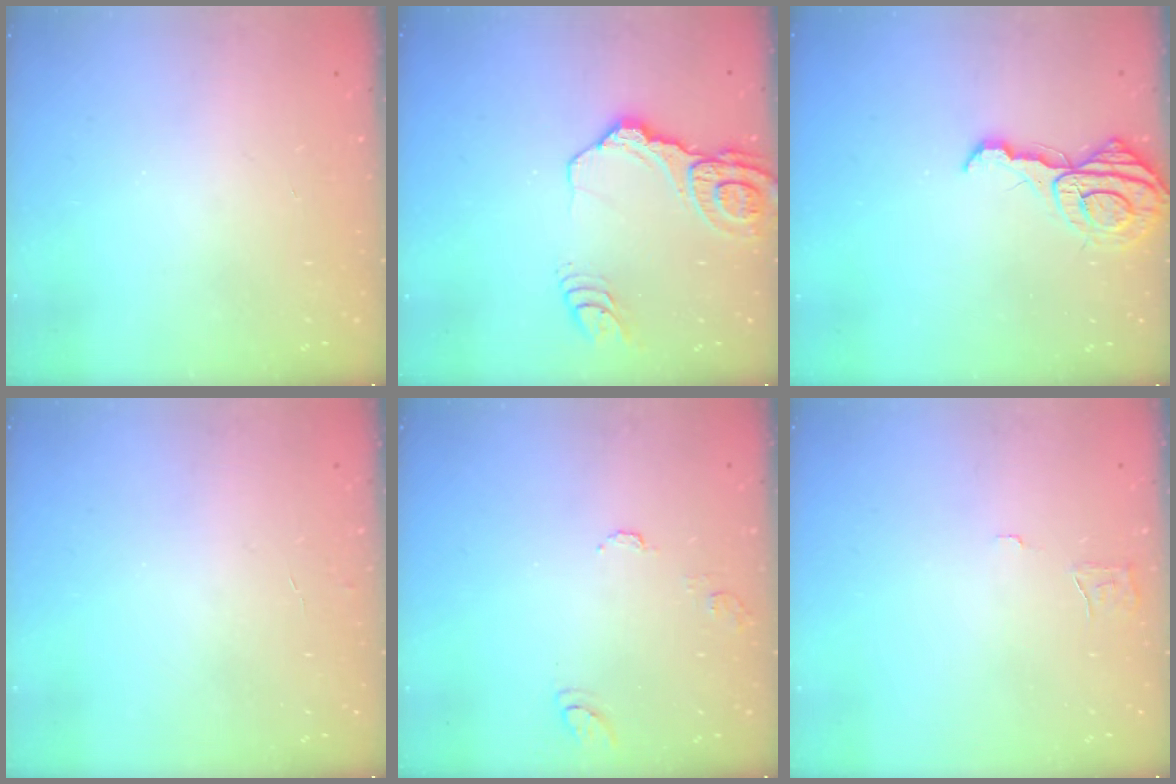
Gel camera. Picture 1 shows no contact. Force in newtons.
{"total": 14.6, "press": 14.5, "slide": 1.8}
{"total": 11.1, "press": 11.1, "slide": 1.2}
{"total": 2.5, "press": 2.5, "slide": 0.2}
{"total": 8.4, "press": 8.3, "slide": 0.6}
{"total": 3.9, "press": 3.8, "slide": 0.4}